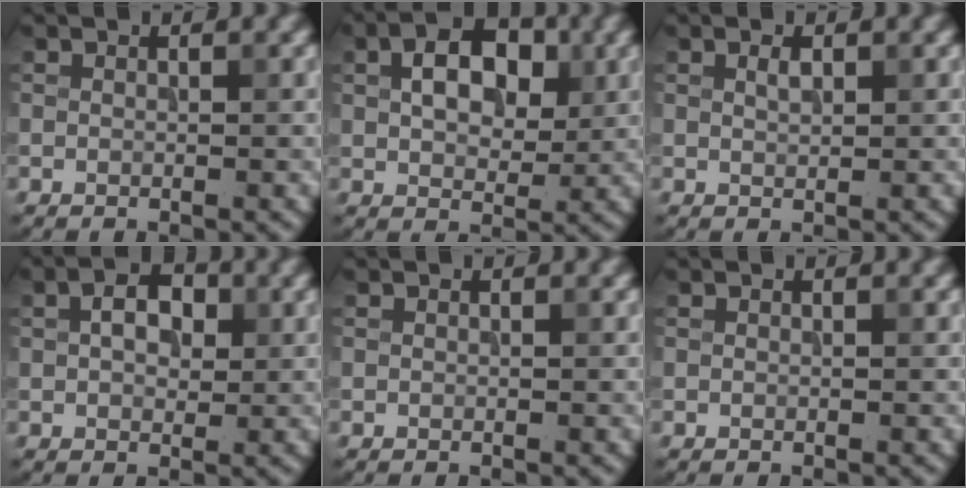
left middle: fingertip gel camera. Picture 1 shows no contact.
{"total": 5.4, "force": [1.3, 3.5, 3.9], "torque": [-0.066, 0.006, 0.014]}
{"total": 0.9, "force": [0.4, 0.4, 0.7], "torque": [-0.016, 0.001, 0.009]}
{"total": 3.5, "force": [0.8, 2.2, 2.5], "torque": [-0.041, 0.004, 0.011]}
{"total": 0.0}
{"total": 0.0}